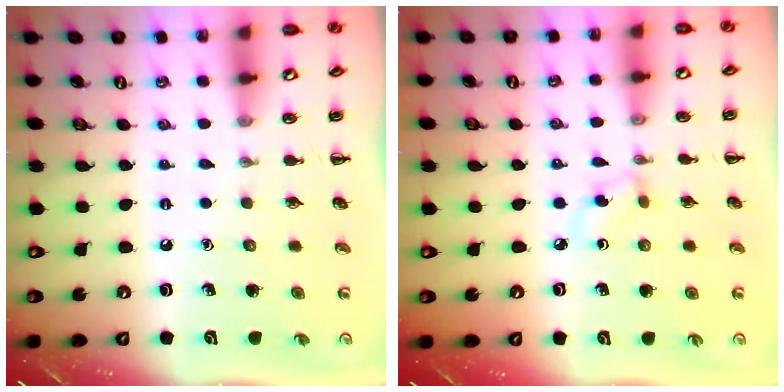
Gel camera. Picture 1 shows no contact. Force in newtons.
{"total": 2.8, "press": 2.6, "slide": 1.1}